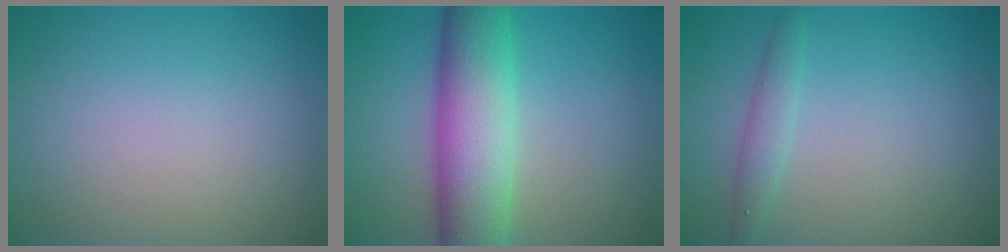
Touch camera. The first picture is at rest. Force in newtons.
{"total": 9.0, "press": 9.0, "slide": 0.2}
{"total": 1.6, "press": 1.6, "slide": 0.0}